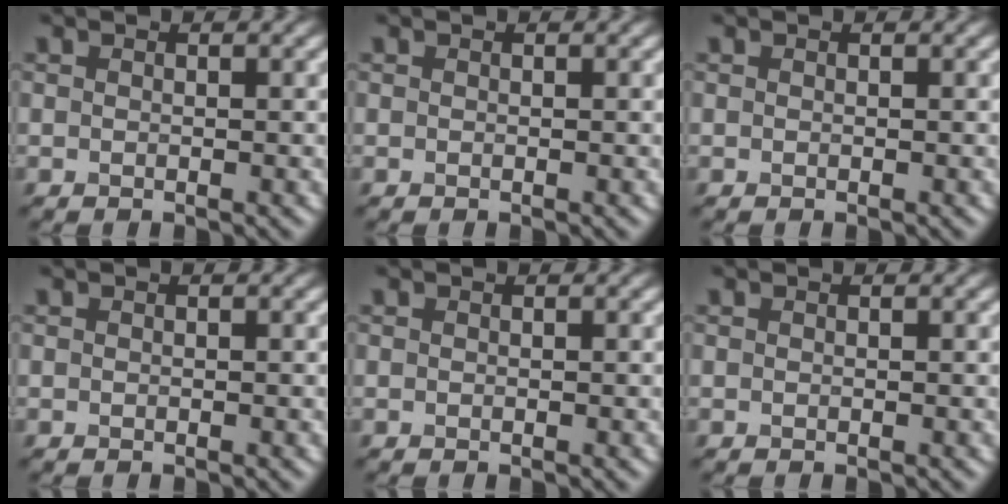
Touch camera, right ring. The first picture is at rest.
{"total": 0.0}
{"total": 0.0}
{"total": 0.0}
{"total": 0.0}
{"total": 0.0}